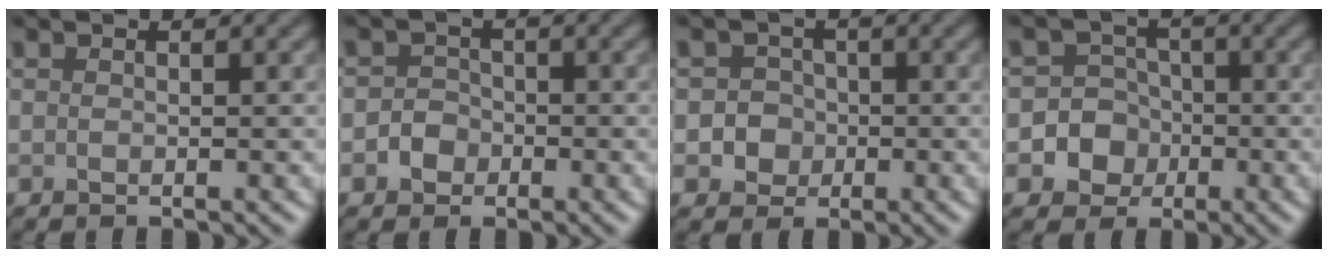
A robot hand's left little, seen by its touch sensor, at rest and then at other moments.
{"total": 1.9, "force": [-0.7, 1.6, 0.6], "torque": [-0.002, 0.003, -0.018]}
{"total": 2.8, "force": [-0.4, 2.7, 0.8], "torque": [0.011, 0.004, -0.021]}
{"total": 6.1, "force": [-1.7, 5.8, 1.0], "torque": [0.003, 0.011, -0.056]}